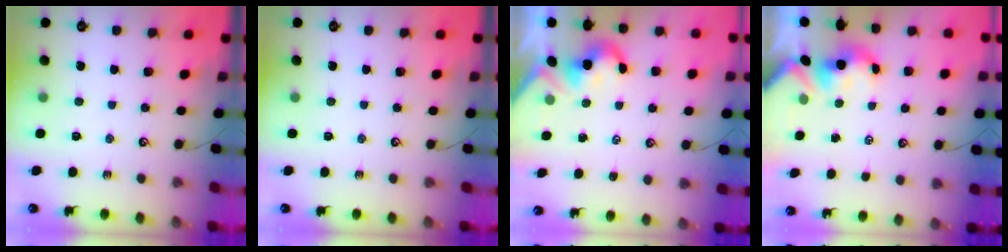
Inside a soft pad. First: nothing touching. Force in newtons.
{"total": 0.0}
{"total": 2.1, "press": 2.0, "slide": 0.5}
{"total": 1.0, "press": 0.7, "slide": 0.7}